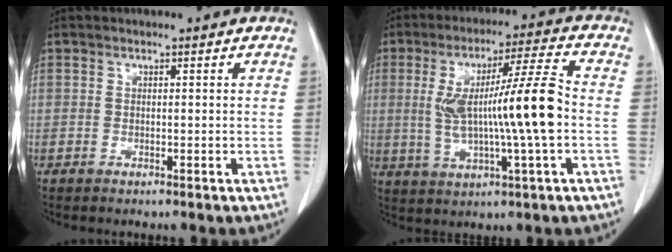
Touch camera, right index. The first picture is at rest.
{"total": 13.8, "force": [-0.4, 0.1, 13.8], "torque": [-0.254, 0.011, -0.006]}